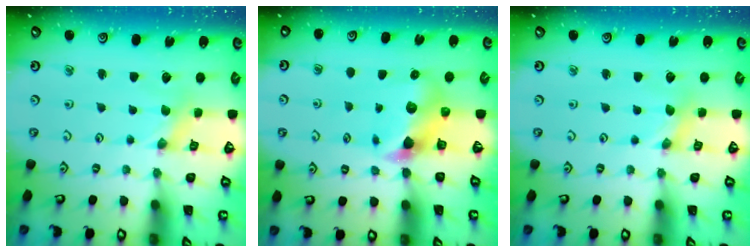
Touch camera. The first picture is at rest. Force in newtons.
{"total": 7.2, "press": 7.2, "slide": 0.9}
{"total": 0.9, "press": 0.8, "slide": 0.3}